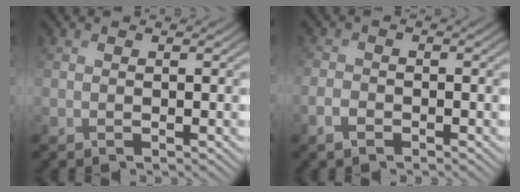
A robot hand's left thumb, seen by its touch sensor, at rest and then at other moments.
{"total": 2.0, "force": [-1.3, 1.0, 1.1], "torque": [-0.027, 0.000, -0.030]}